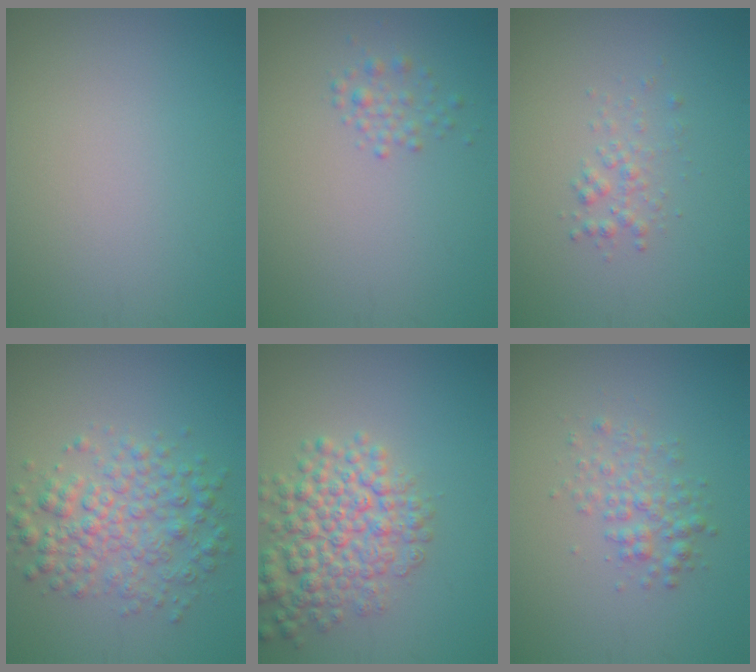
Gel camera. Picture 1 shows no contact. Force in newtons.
{"total": 1.4, "press": 1.4, "slide": 0.1}
{"total": 1.4, "press": 1.4, "slide": 0.1}
{"total": 4.9, "press": 4.9, "slide": 0.0}
{"total": 6.0, "press": 6.0, "slide": 0.2}
{"total": 2.5, "press": 2.5, "slide": 0.0}